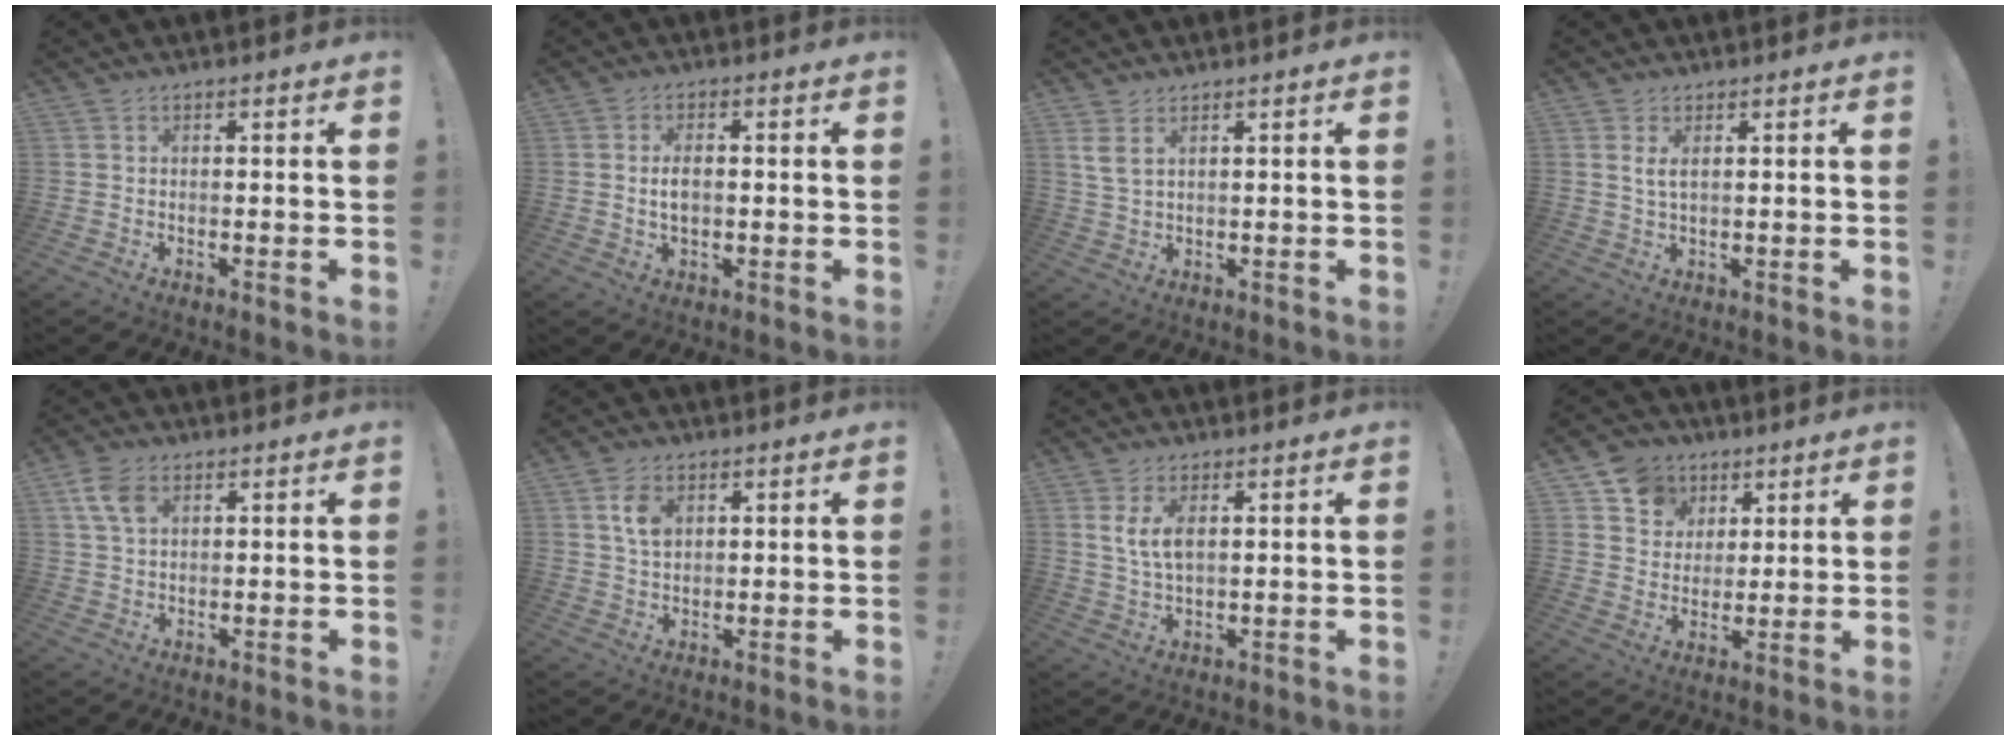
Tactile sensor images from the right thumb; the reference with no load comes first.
{"total": 4.2, "force": [-0.2, 2.5, 3.4], "torque": [-0.061, 0.005, -0.007]}
{"total": 3.7, "force": [1.9, 1.3, 2.9], "torque": [-0.060, -0.002, 0.037]}
{"total": 3.0, "force": [1.3, 1.0, 2.6], "torque": [-0.036, -0.005, 0.020]}
{"total": 6.9, "force": [2.8, 4.5, 4.4], "torque": [-0.080, -0.004, 0.054]}
{"total": 6.4, "force": [2.5, 4.2, 4.1], "torque": [-0.062, -0.004, 0.045]}
{"total": 5.7, "force": [1.7, 2.9, 4.6], "torque": [-0.083, -0.003, 0.026]}
{"total": 9.8, "force": [4.8, 8.2, 2.3], "torque": [-0.029, -0.030, 0.095]}